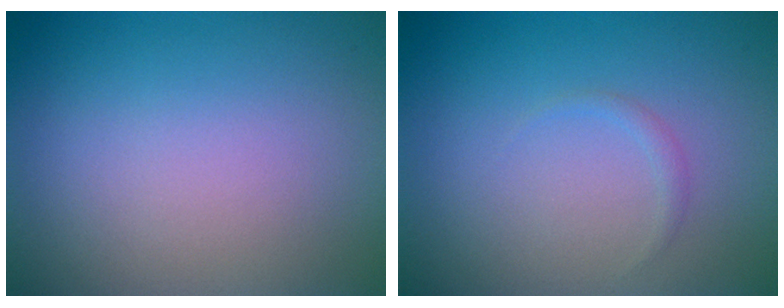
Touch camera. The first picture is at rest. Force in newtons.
{"total": 0.6, "press": 0.6, "slide": 0.1}